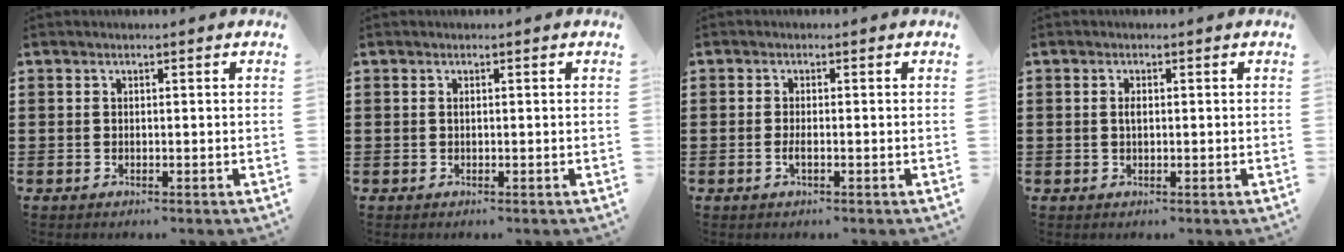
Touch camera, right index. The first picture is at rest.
{"total": 0.0}
{"total": 1.4, "force": [-0.4, 0.3, 1.3], "torque": [-0.032, -0.004, -0.010]}
{"total": 1.3, "force": [0.1, 0.5, 1.2], "torque": [-0.025, 0.003, 0.001]}